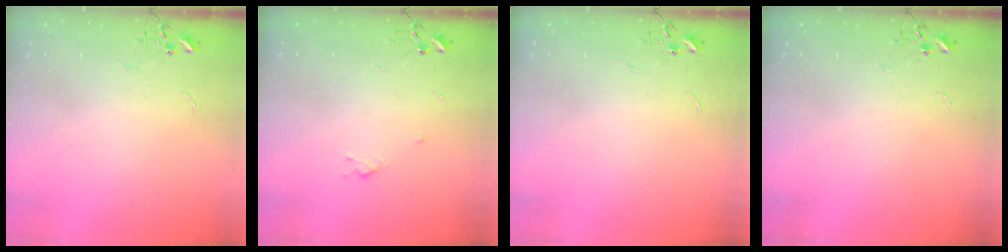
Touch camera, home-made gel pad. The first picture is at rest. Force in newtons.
{"total": 3.1, "press": 3.0, "slide": 0.5}
{"total": 0.0}
{"total": 0.0}